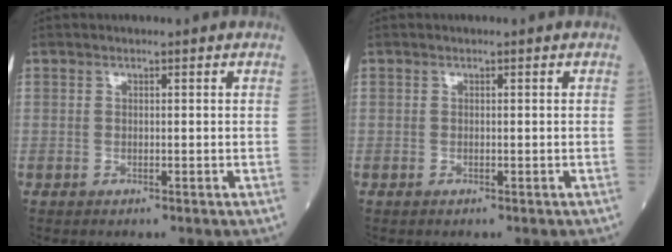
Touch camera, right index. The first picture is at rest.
{"total": 0.0}